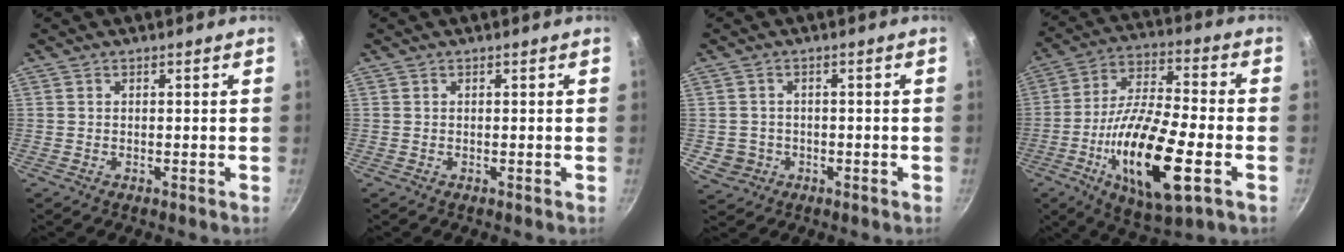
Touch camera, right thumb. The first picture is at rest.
{"total": 0.0}
{"total": 4.1, "force": [-0.9, 3.8, 1.0], "torque": [-0.005, 0.015, -0.003]}
{"total": 21.4, "force": [-6.6, 7.0, 19.2], "torque": [-0.347, 0.020, -0.122]}